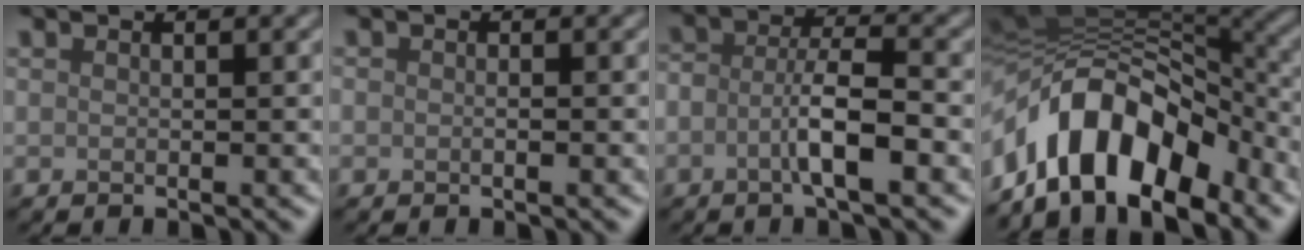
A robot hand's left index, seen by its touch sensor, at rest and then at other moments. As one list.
[{"total": 0.6, "force": [-0.2, 0.3, 0.5], "torque": [-0.007, -0.001, -0.004]}, {"total": 4.2, "force": [-1.5, 1.2, 3.8], "torque": [-0.070, 0.008, -0.035]}, {"total": 12.2, "force": [-5.9, 6.5, 8.5], "torque": [-0.136, 0.013, -0.101]}]